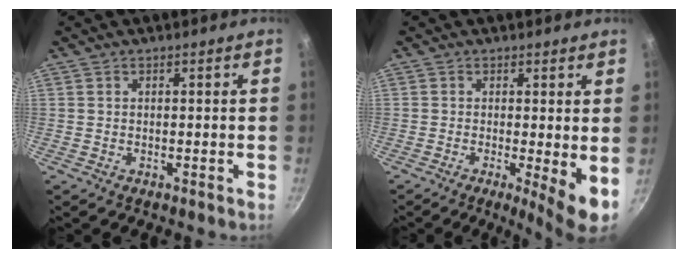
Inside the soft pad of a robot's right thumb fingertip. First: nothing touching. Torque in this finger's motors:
{"motor_torque": [-0.40, 0.36, -0.01, -0.01, 0.04]}